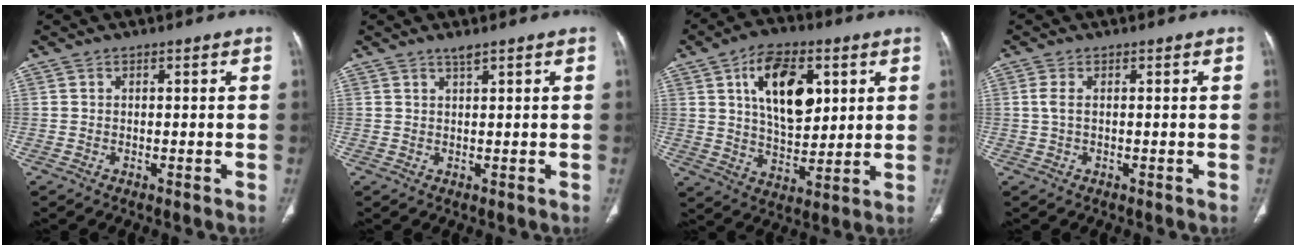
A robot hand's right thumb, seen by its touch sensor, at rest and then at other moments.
{"total": 1.3, "force": [1.0, -0.1, 0.8], "torque": [-0.014, -0.006, 0.019]}
{"total": 15.5, "force": [5.2, 8.6, 11.7], "torque": [-0.161, -0.019, 0.095]}
{"total": 1.8, "force": [0.2, 0.8, 1.6], "torque": [-0.045, 0.003, 0.003]}